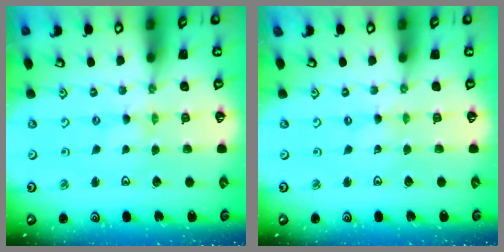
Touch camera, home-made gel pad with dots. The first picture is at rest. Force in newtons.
{"total": 0.0}